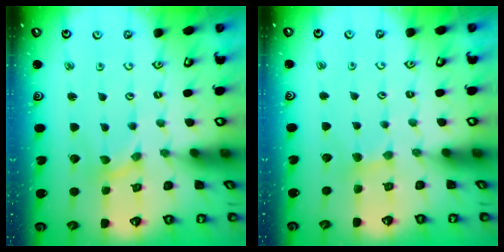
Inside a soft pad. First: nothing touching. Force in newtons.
{"total": 2.1, "press": 2.0, "slide": 0.3}